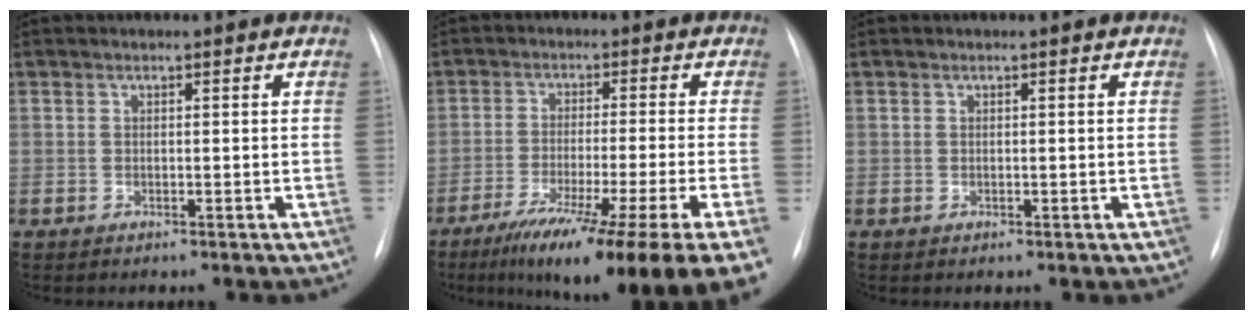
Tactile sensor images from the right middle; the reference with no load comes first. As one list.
[{"total": 19.9, "force": [-13.1, -0.7, 15.0], "torque": [-0.173, -0.049, -0.205]}, {"total": 0.0}]